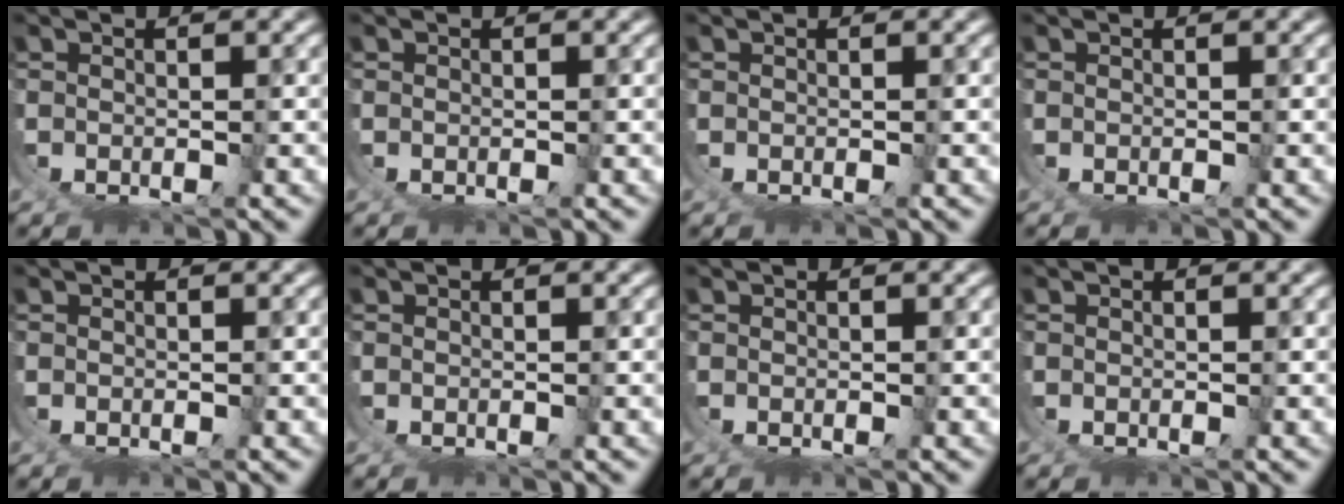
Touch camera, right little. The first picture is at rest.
{"total": 0.0}
{"total": 0.0}
{"total": 0.0}
{"total": 0.0}
{"total": 0.0}
{"total": 0.0}
{"total": 0.0}